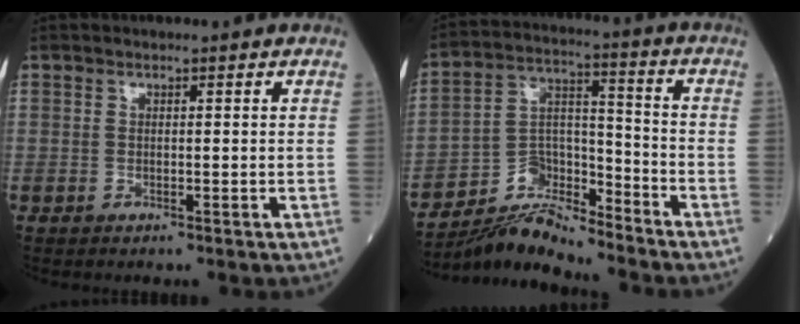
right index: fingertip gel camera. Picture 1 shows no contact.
{"total": 9.5, "force": [-9.2, 1.5, 1.6], "torque": [-0.035, 0.023, -0.173]}